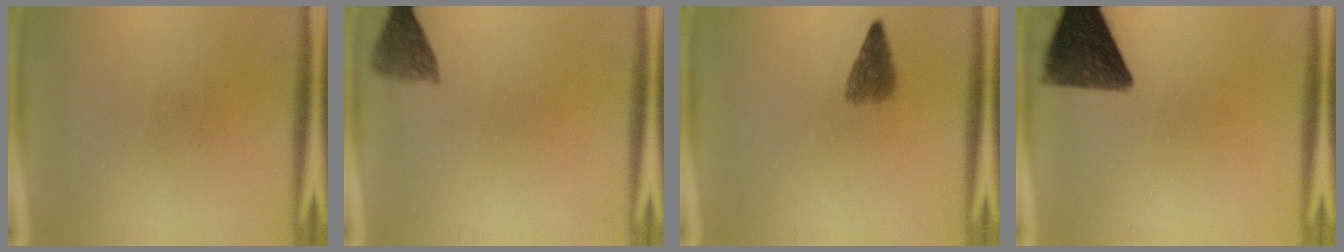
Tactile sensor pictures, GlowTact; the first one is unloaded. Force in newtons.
{"total": 3.7}
{"total": 3.3}
{"total": 11.8}